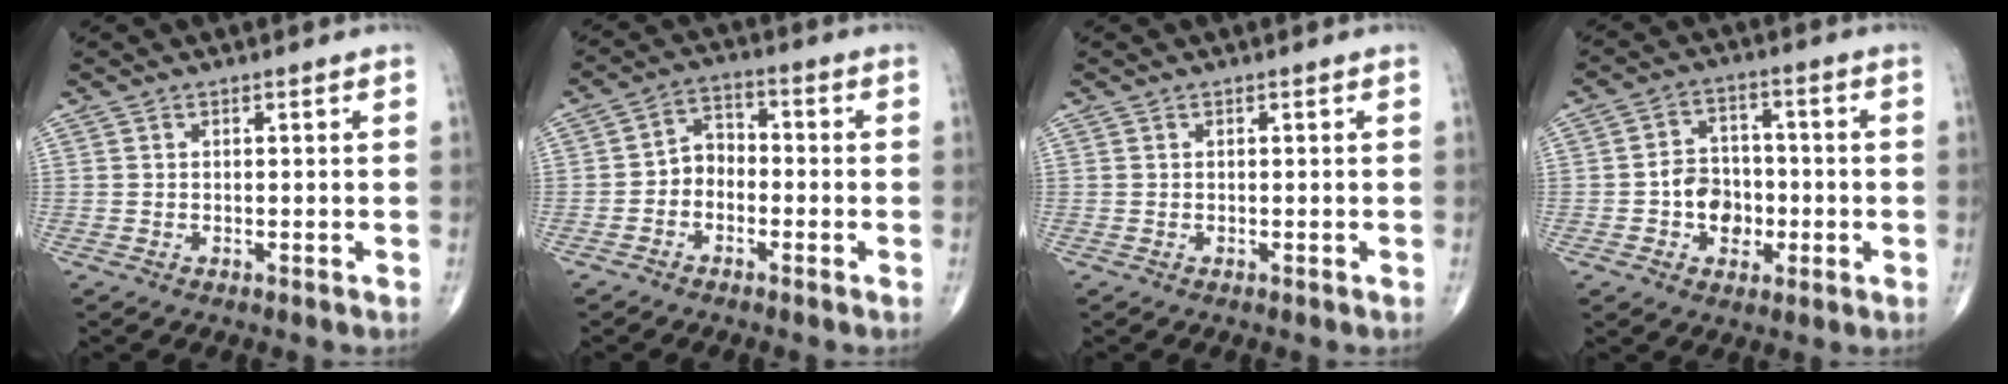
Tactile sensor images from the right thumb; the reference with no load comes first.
{"total": 5.2, "force": [-1.7, 4.1, 2.7], "torque": [-0.025, 0.029, -0.044]}
{"total": 0.0}
{"total": 8.3, "force": [-1.7, 6.6, 4.7], "torque": [-0.038, 0.021, -0.032]}